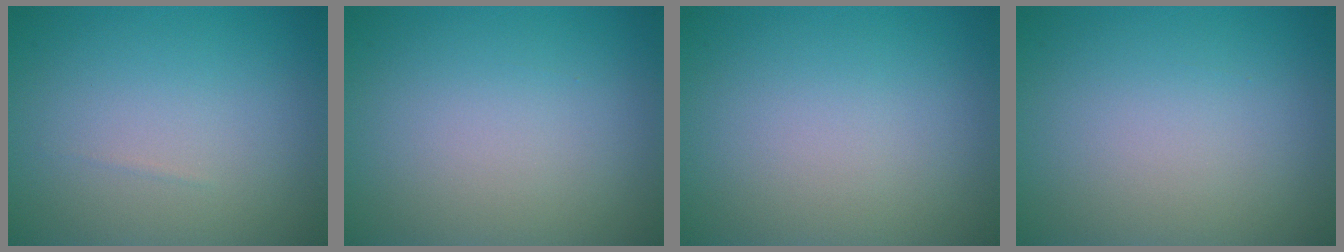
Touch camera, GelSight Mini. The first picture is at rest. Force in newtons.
{"total": 0.0}
{"total": 0.0}
{"total": 0.0}